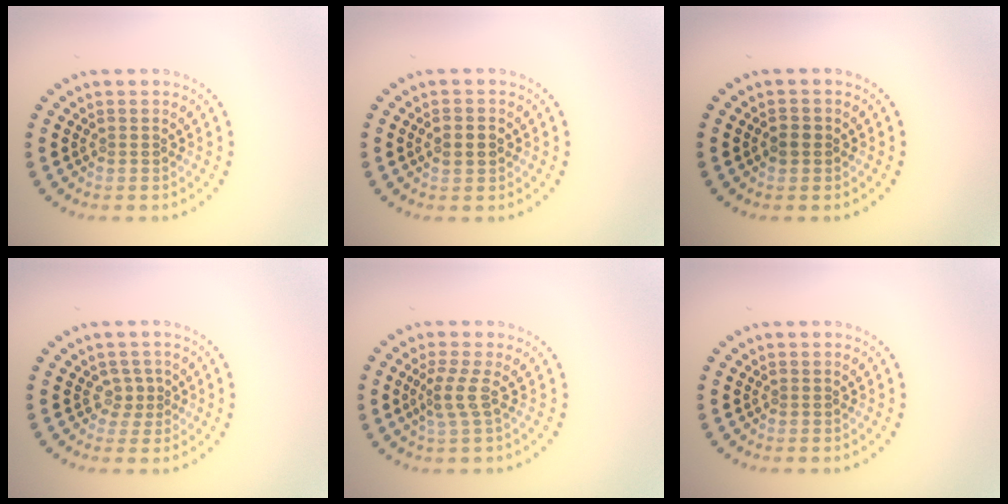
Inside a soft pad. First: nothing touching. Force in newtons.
{"total": 2.2, "press": 2.2, "slide": 0.1}
{"total": 1.2, "press": 1.2, "slide": 0.3}
{"total": 1.6, "press": 1.1, "slide": 1.3}
{"total": 2.0, "press": 1.3, "slide": 1.6}
{"total": 0.0}